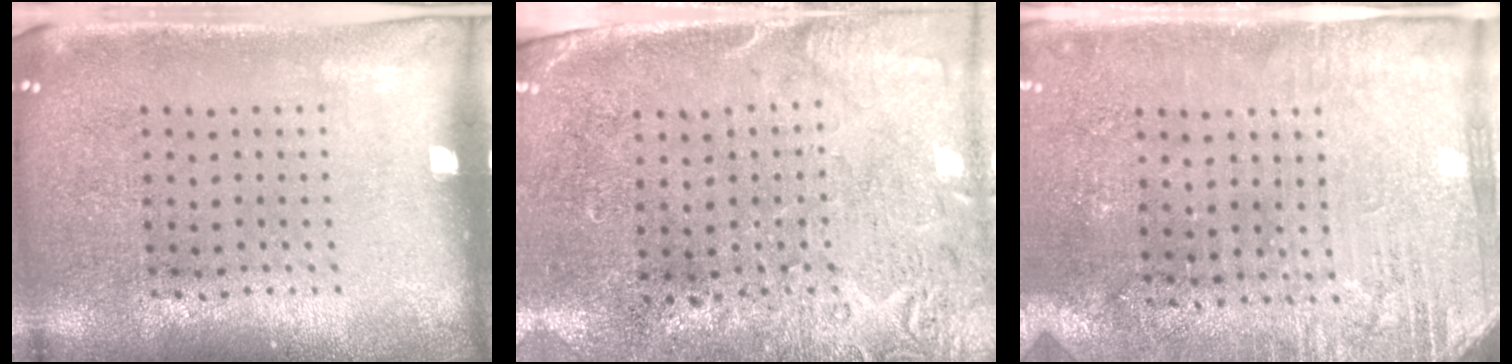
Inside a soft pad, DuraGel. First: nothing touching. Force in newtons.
{"total": 2.7, "press": 2.3, "slide": 1.4}
{"total": 2.8, "press": 2.6, "slide": 1.0}